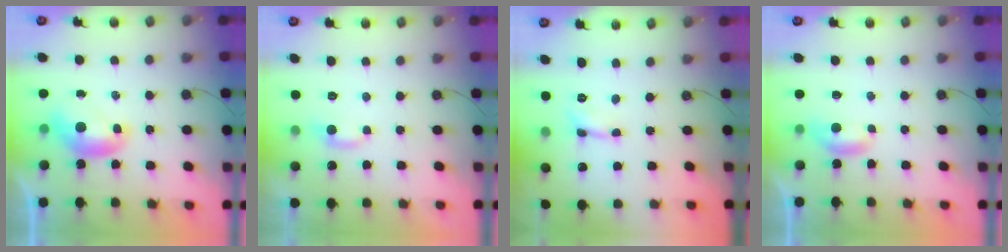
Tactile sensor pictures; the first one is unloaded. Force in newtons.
{"total": 2.3, "press": 2.2, "slide": 0.5}
{"total": 1.0, "press": 0.9, "slide": 0.4}
{"total": 2.3, "press": 2.3, "slide": 0.4}